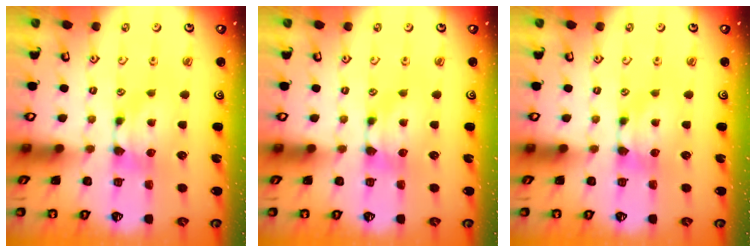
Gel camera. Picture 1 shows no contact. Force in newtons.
{"total": 0.0}
{"total": 0.0}